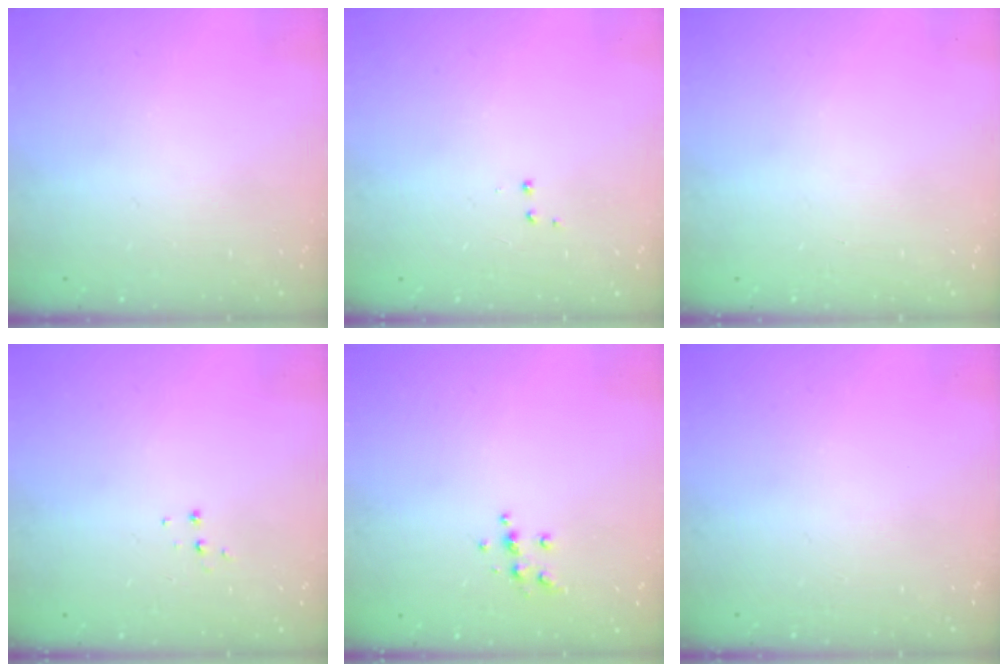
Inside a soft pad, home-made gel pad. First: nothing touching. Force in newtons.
{"total": 2.8, "press": 2.7, "slide": 0.5}
{"total": 0.0}
{"total": 3.9, "press": 3.9, "slide": 0.4}
{"total": 5.6, "press": 5.6, "slide": 0.6}
{"total": 0.0}